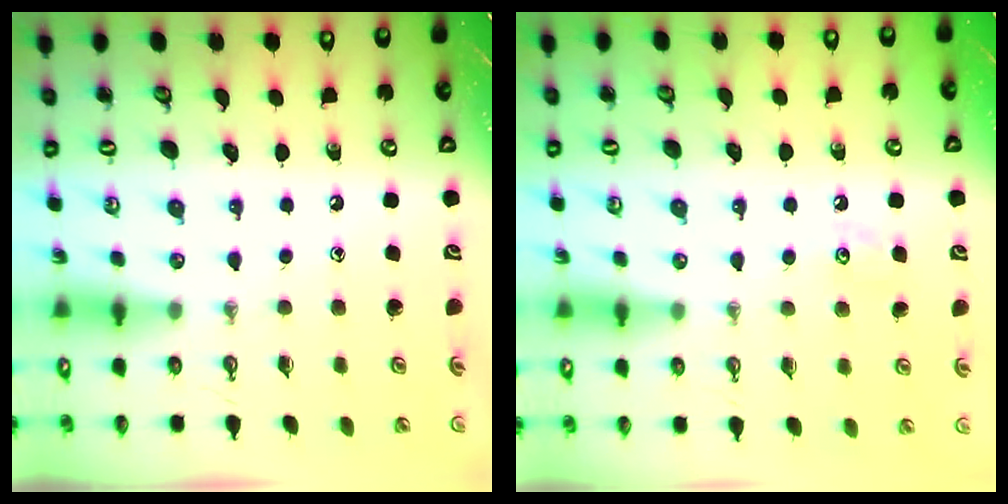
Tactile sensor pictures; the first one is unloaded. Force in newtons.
{"total": 3.5, "press": 3.5, "slide": 0.4}